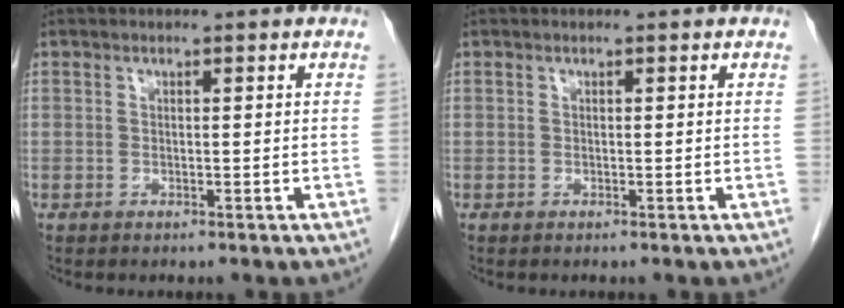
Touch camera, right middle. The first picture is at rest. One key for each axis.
{"total": 0.0}